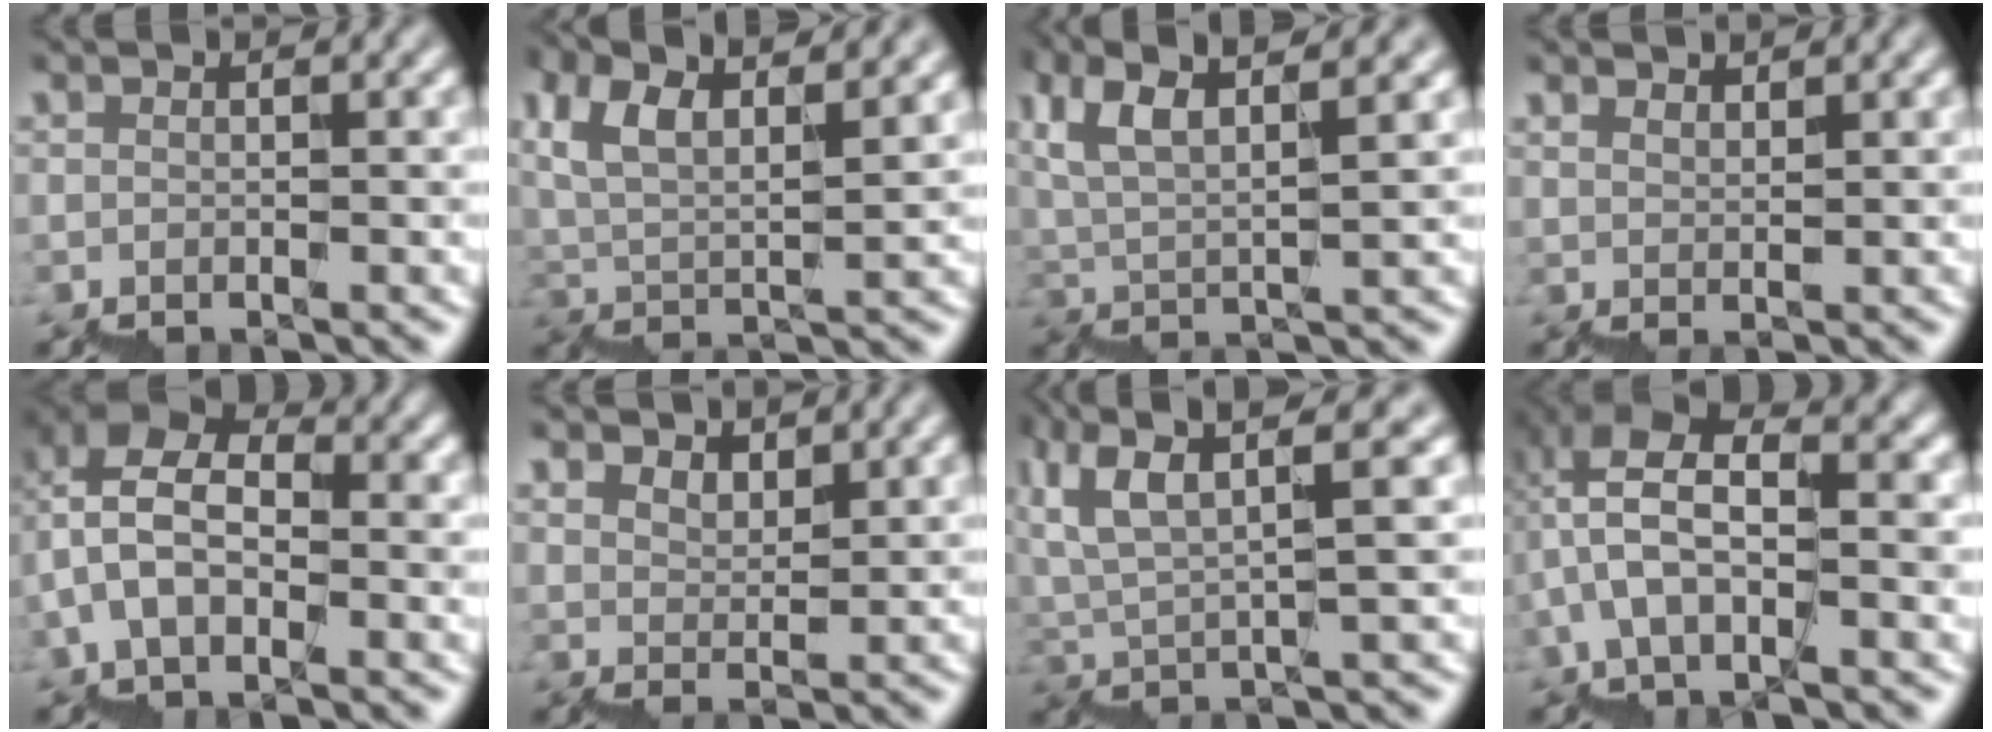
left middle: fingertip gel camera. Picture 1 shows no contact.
{"total": 6.8, "force": [4.5, 2.0, 4.7], "torque": [-0.077, 0.023, 0.083]}
{"total": 5.8, "force": [4.3, 0.8, 3.9], "torque": [-0.063, 0.021, 0.076]}
{"total": 1.5, "force": [1.5, 0.1, 0.3], "torque": [0.014, 0.004, 0.031]}
{"total": 6.9, "force": [0.3, 4.3, 5.4], "torque": [-0.101, 0.032, -0.002]}
{"total": 3.1, "force": [3.1, 0.3, -0.3], "torque": [0.008, 0.013, 0.061]}
{"total": 6.4, "force": [4.4, 0.4, 4.5], "torque": [-0.081, 0.021, 0.081]}
{"total": 8.7, "force": [0.2, 4.4, 7.5], "torque": [-0.148, 0.034, 0.005]}